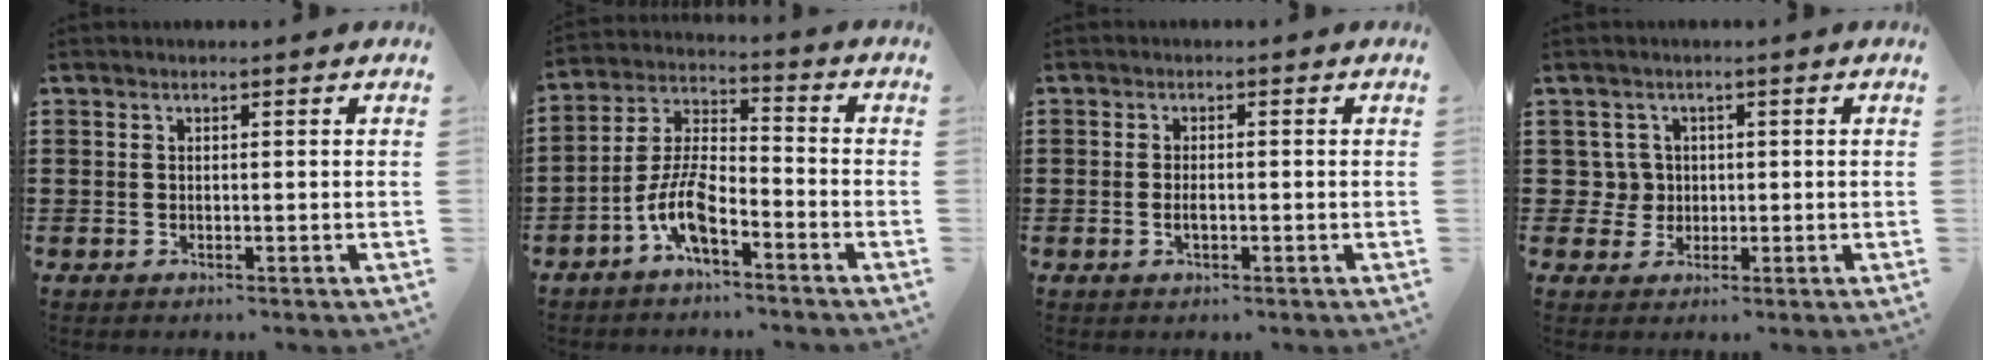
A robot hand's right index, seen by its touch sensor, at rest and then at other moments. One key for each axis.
{"total": 7.9, "fx": -4.8, "fy": 3.0, "fz": 5.6, "tx": -0.136, "ty": -0.002, "tz": -0.096}
{"total": 1.8, "fx": -0.4, "fy": 0.8, "fz": 1.6, "tx": -0.030, "ty": 0.000, "tz": -0.007}
{"total": 3.3, "fx": 0.1, "fy": 3.3, "fz": 0.6, "tx": -0.028, "ty": 0.010, "tz": 0.000}